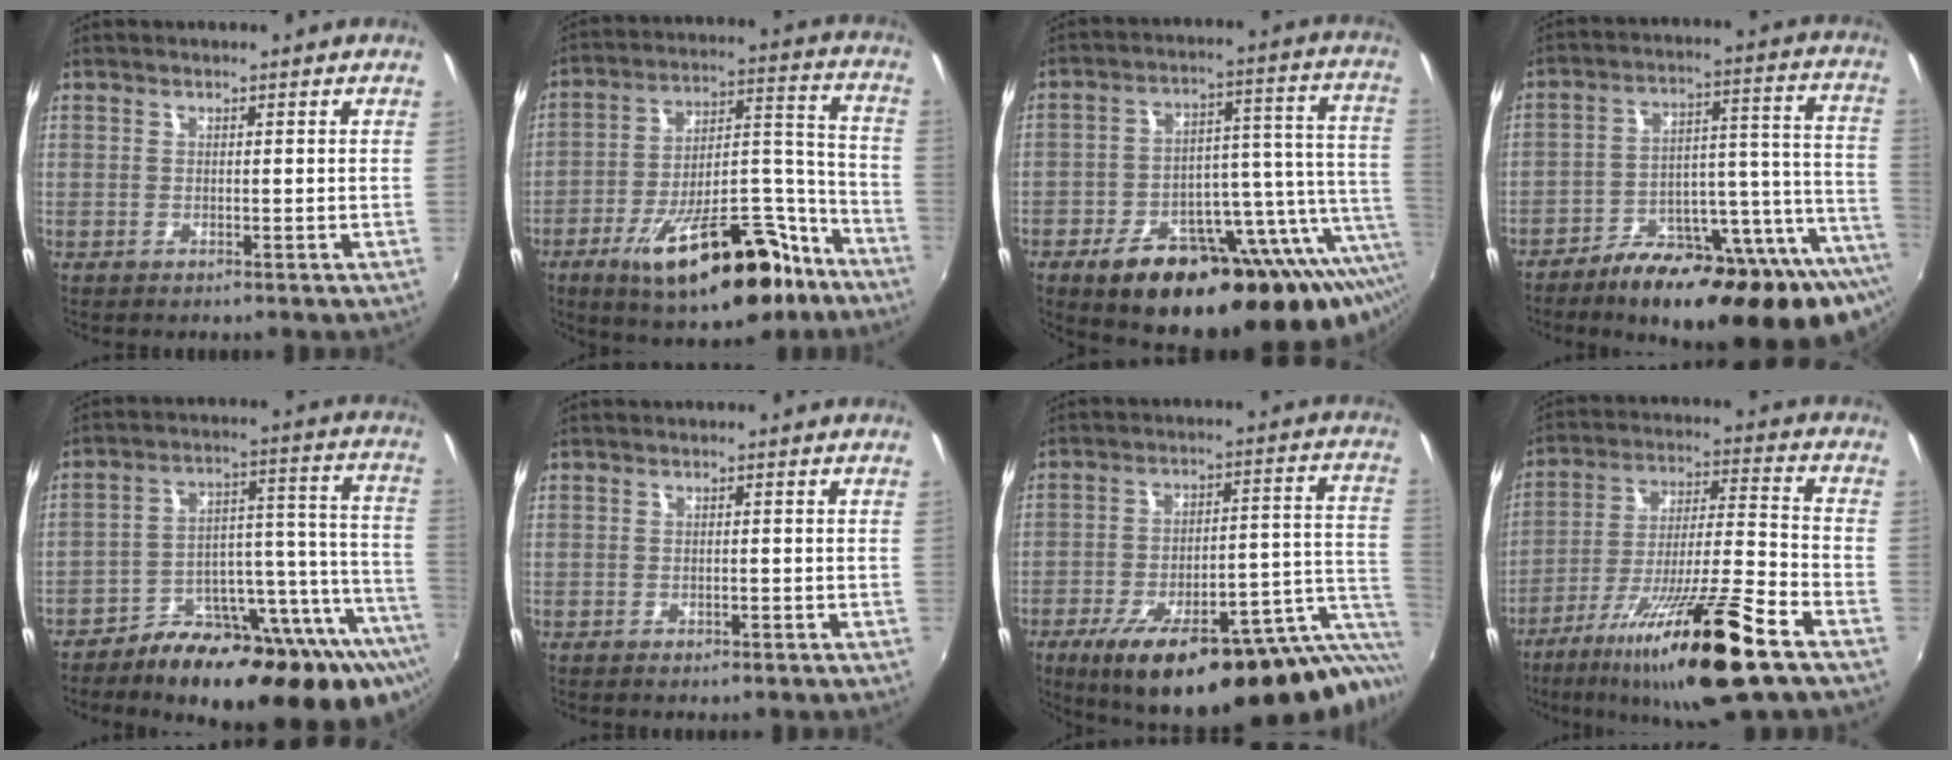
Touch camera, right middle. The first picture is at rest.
{"total": 22.9, "force": [-14.0, 8.7, 15.9], "torque": [-0.250, 0.011, -0.204]}
{"total": 27.9, "force": [-15.3, 10.6, 20.8], "torque": [-0.279, 0.001, -0.205]}
{"total": 24.9, "force": [-16.9, 6.1, 17.3], "torque": [-0.203, -0.016, -0.237]}
{"total": 25.9, "force": [-18.1, 8.8, 16.4], "torque": [-0.184, 0.006, -0.250]}
{"total": 0.8, "force": [-0.3, 0.3, 0.7], "torque": [-0.011, -0.007, -0.005]}
{"total": 26.2, "force": [-16.8, 5.5, 19.3], "torque": [-0.249, -0.027, -0.231]}
{"total": 20.2, "force": [-12.5, 0.8, 15.8], "torque": [-0.288, -0.028, -0.216]}